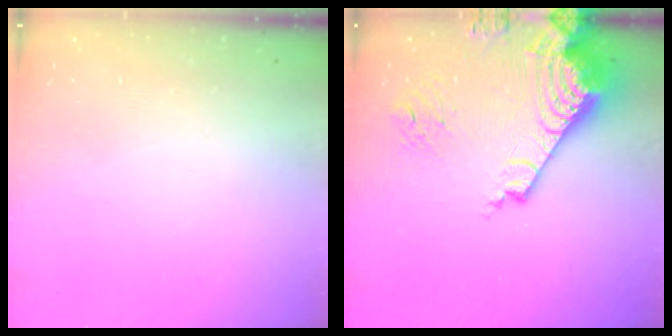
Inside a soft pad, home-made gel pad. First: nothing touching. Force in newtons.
{"total": 21.9, "press": 21.6, "slide": 3.2}